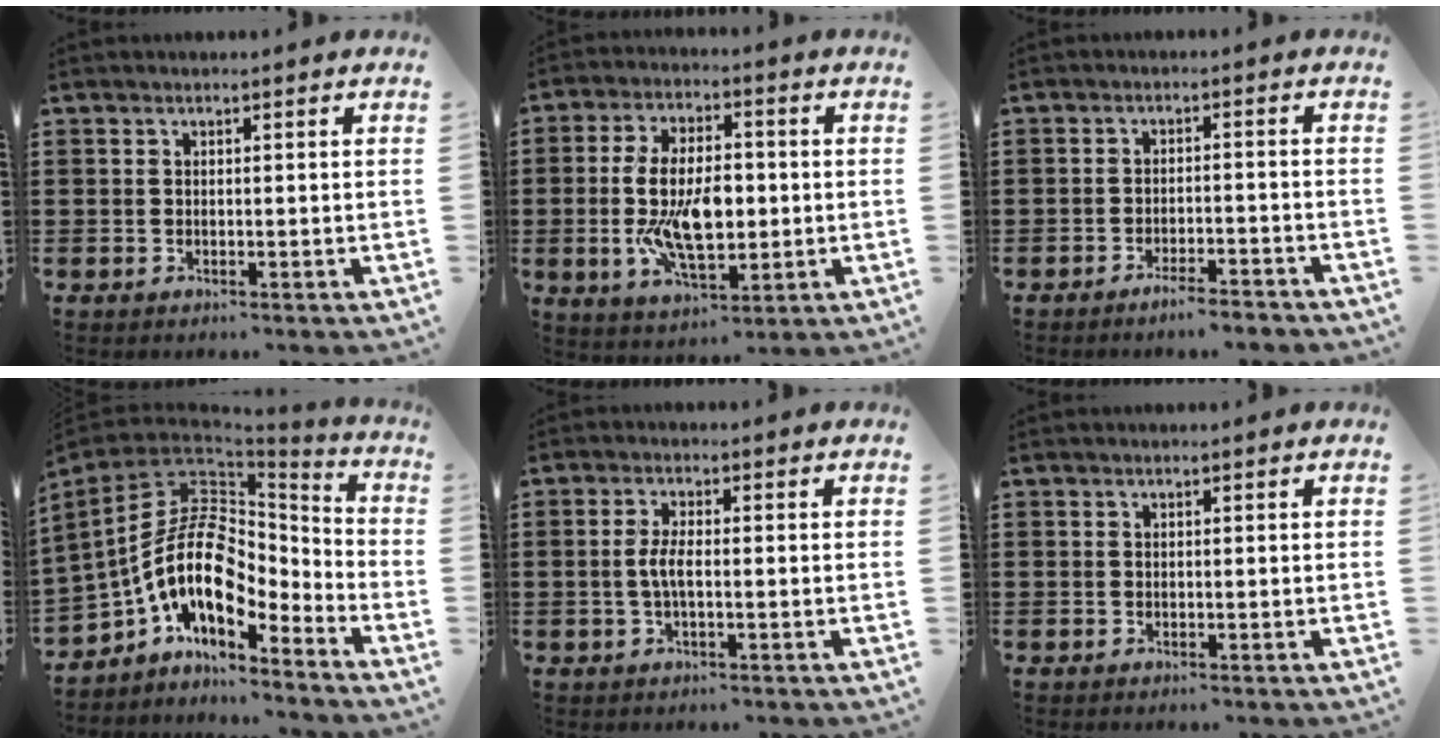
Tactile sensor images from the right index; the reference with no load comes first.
{"total": 11.6, "force": [-1.0, 5.8, 10.0], "torque": [-0.198, -0.005, -0.023]}
{"total": 3.2, "force": [-2.9, 0.0, 1.2], "torque": [-0.020, 0.003, -0.056]}
{"total": 15.4, "force": [-2.0, 9.4, 12.0], "torque": [-0.278, -0.002, -0.046]}
{"total": 3.3, "force": [-0.5, 0.8, 3.2], "torque": [-0.079, -0.007, -0.018]}
{"total": 0.0}